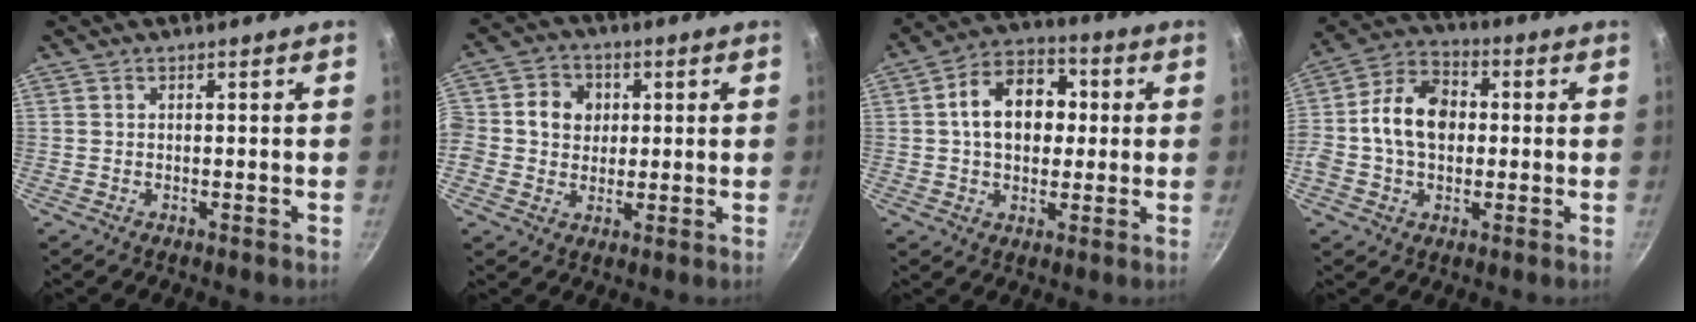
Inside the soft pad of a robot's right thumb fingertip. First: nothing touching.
{"total": 9.4, "force": [1.3, 8.5, 3.9], "torque": [-0.047, 0.008, 0.004]}
{"total": 13.3, "force": [1.5, 9.5, 9.2], "torque": [-0.108, 0.022, 0.010]}
{"total": 12.6, "force": [0.2, 9.2, 8.6], "torque": [-0.124, 0.025, -0.017]}